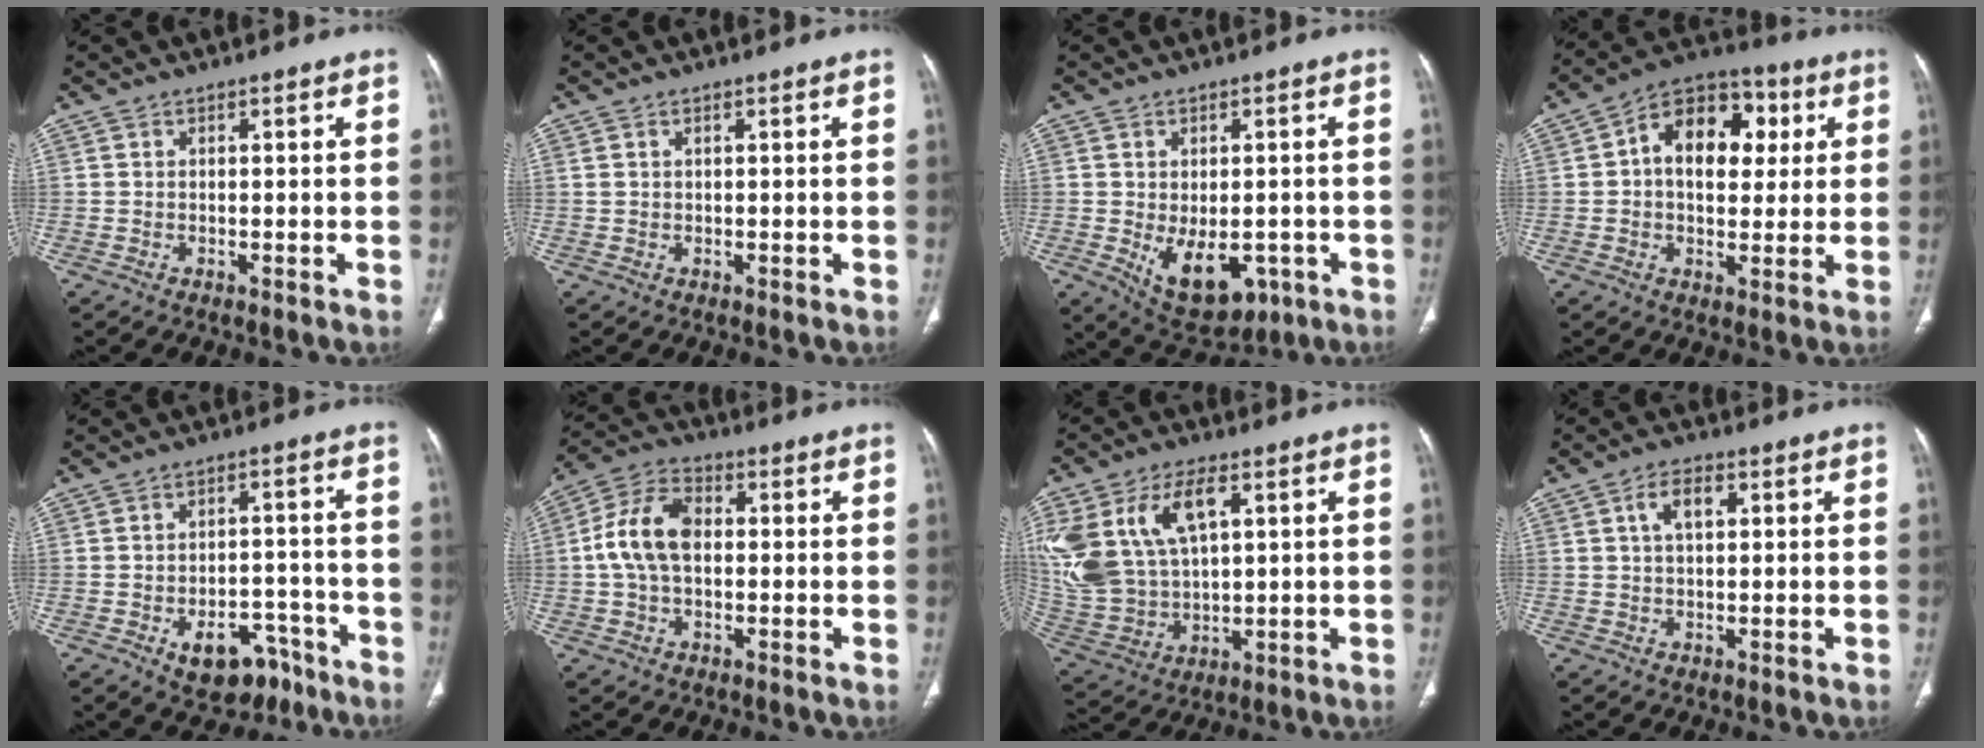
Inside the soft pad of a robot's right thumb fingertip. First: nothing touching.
{"total": 0.7, "force": [0.3, 0.4, 0.5], "torque": [-0.011, 0.008, 0.009]}
{"total": 11.2, "force": [-3.2, 6.7, 8.4], "torque": [-0.108, -0.003, -0.026]}
{"total": 14.7, "force": [3.1, 9.9, 10.5], "torque": [-0.120, 0.018, 0.039]}
{"total": 9.8, "force": [-5.6, 6.2, 5.0], "torque": [-0.045, 0.044, -0.071]}
{"total": 11.0, "force": [0.4, 7.0, 8.4], "torque": [-0.165, 0.027, 0.003]}
{"total": 19.9, "force": [6.7, 11.7, 14.6], "torque": [-0.315, -0.008, 0.140]}
{"total": 4.9, "force": [1.5, 2.6, 3.8], "torque": [-0.068, 0.009, 0.025]}